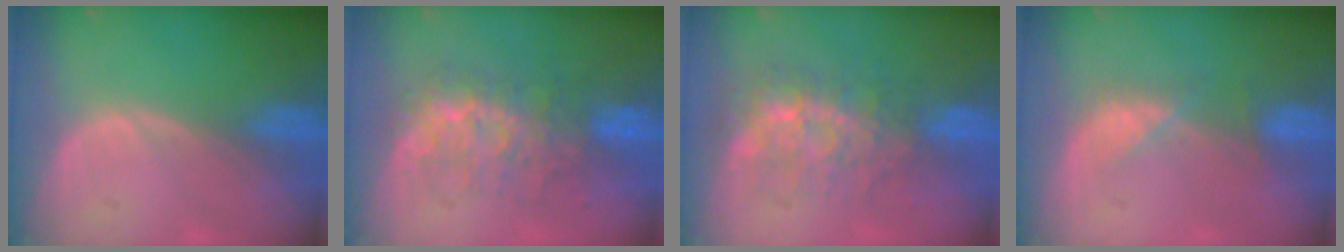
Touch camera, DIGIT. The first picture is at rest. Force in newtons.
{"total": 8.1, "press": 7.8, "slide": 1.9}
{"total": 8.7, "press": 7.5, "slide": 4.3}
{"total": 2.9, "press": 2.9, "slide": 0.7}